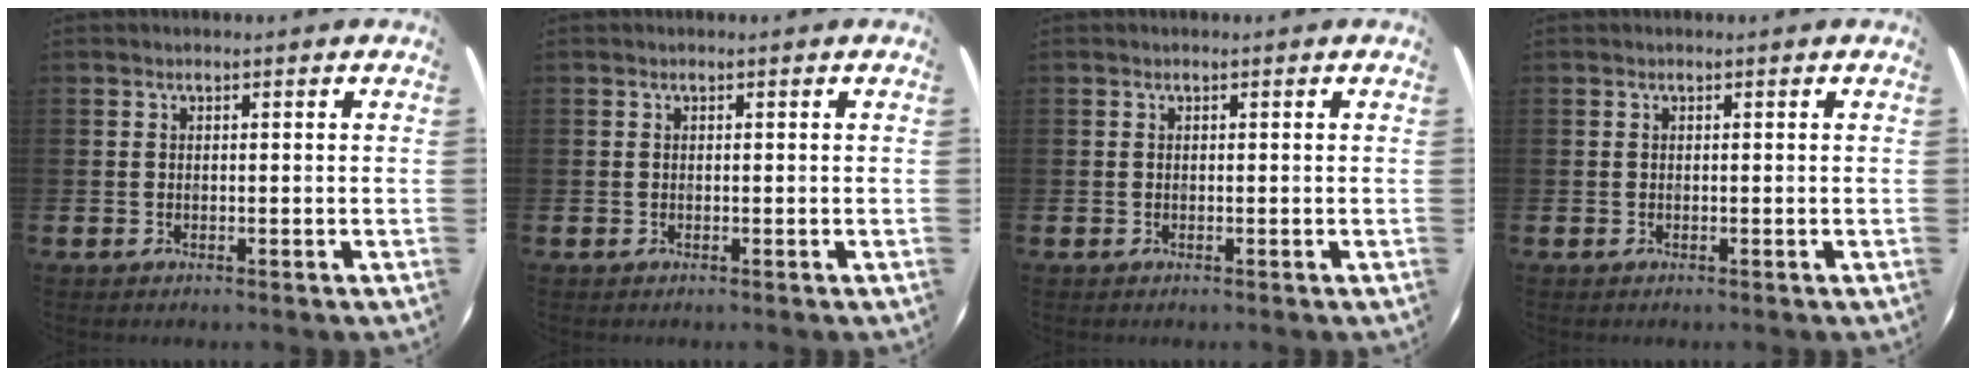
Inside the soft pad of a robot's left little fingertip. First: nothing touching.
{"total": 0.0}
{"total": 0.0}
{"total": 0.0}